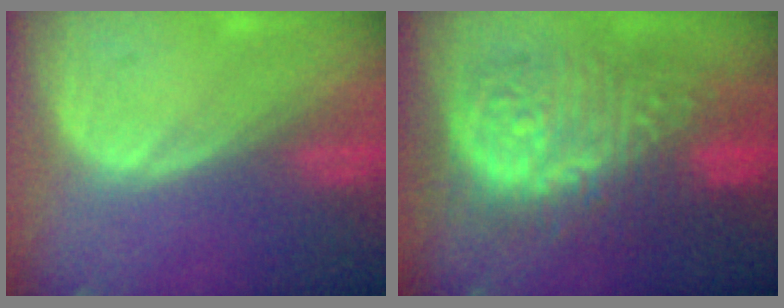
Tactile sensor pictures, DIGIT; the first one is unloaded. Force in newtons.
{"total": 13.2, "press": 13.2, "slide": 1.4}